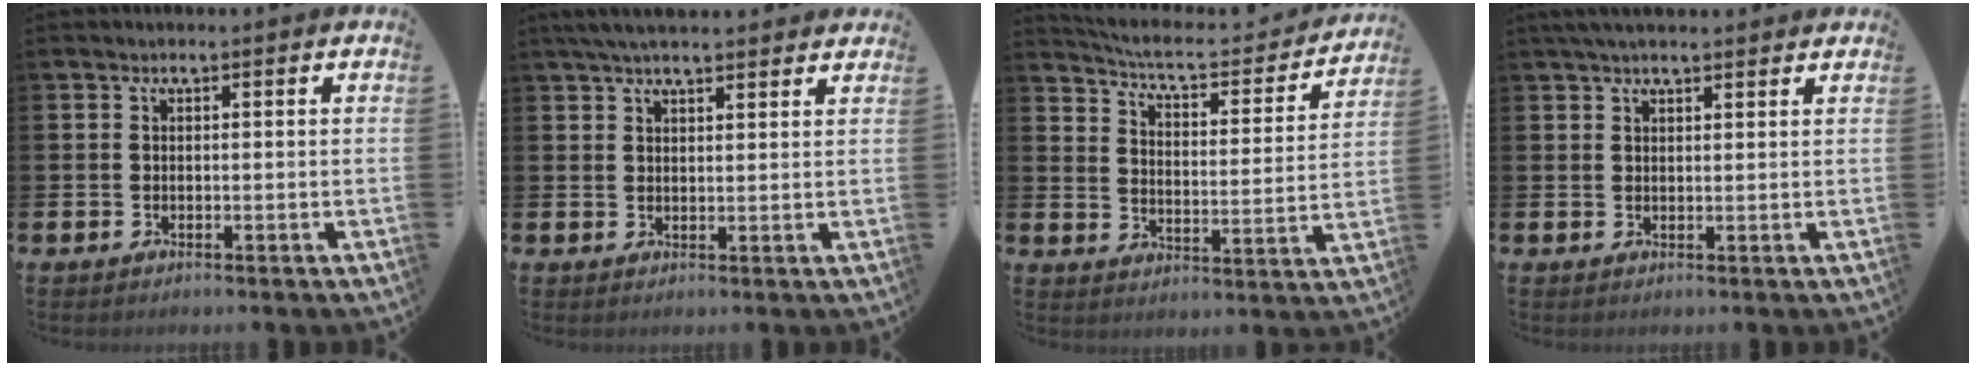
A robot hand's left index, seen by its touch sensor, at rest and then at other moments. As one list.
[{"total": 4.1, "force": [3.7, 0.6, 1.6], "torque": [-0.038, -0.006, 0.069]}, {"total": 6.1, "force": [5.7, 1.1, 1.9], "torque": [-0.062, -0.045, 0.089]}, {"total": 2.6, "force": [2.3, 0.5, 1.0], "torque": [-0.022, 0.000, 0.043]}]